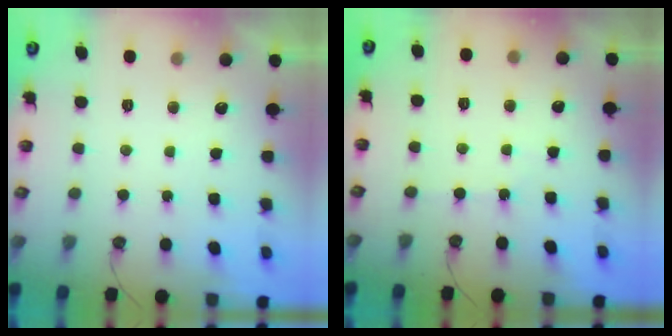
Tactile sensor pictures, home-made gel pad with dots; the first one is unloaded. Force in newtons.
{"total": 2.6, "press": 2.6, "slide": 0.5}